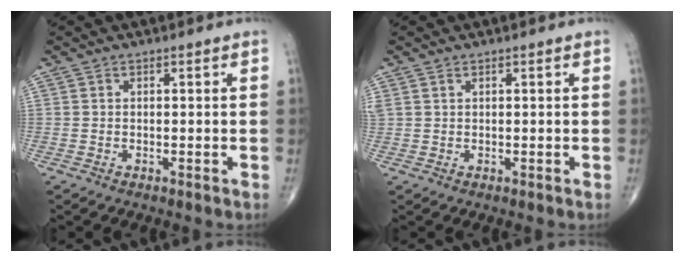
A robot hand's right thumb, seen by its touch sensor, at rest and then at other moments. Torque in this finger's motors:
{"motor_torque": [-0.06, -0.06, 0.27, 0.23, -0.01]}